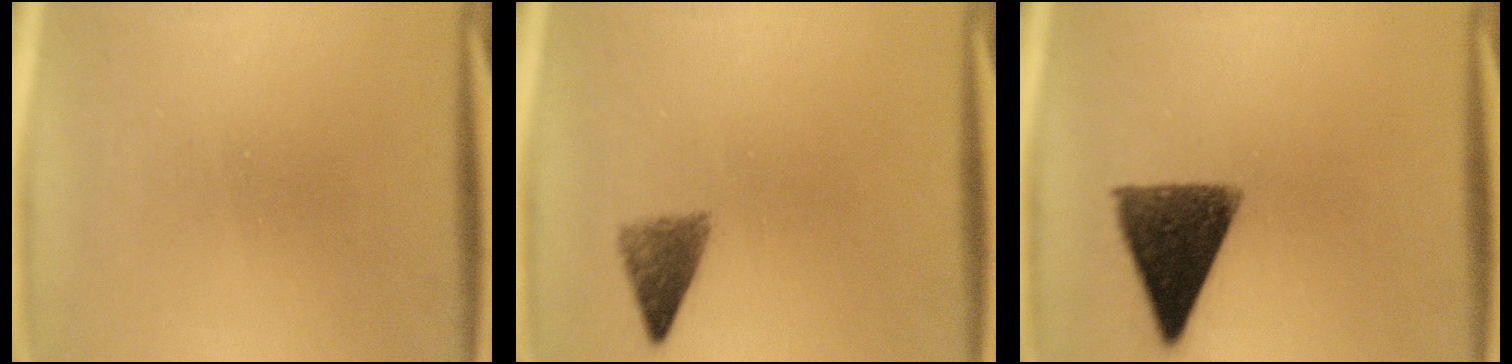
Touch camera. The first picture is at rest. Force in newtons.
{"total": 3.3}
{"total": 11.7}